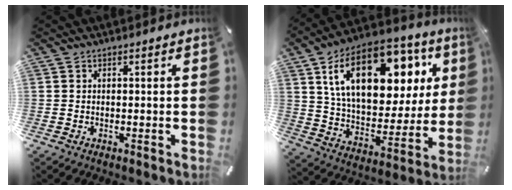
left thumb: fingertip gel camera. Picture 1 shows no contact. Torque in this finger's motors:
{"motor_torque": [2.50, 2.51, 1.85, -0.92, 0.42]}